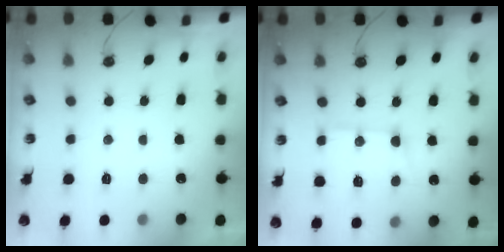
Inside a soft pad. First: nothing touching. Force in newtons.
{"total": 13.3, "press": 13.2, "slide": 1.2}